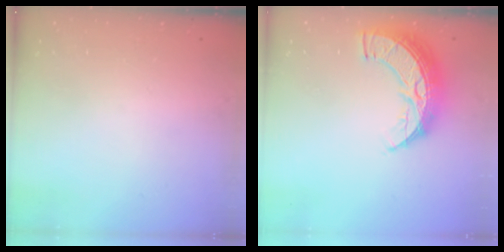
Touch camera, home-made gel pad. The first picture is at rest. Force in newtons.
{"total": 12.3, "press": 12.3, "slide": 0.9}